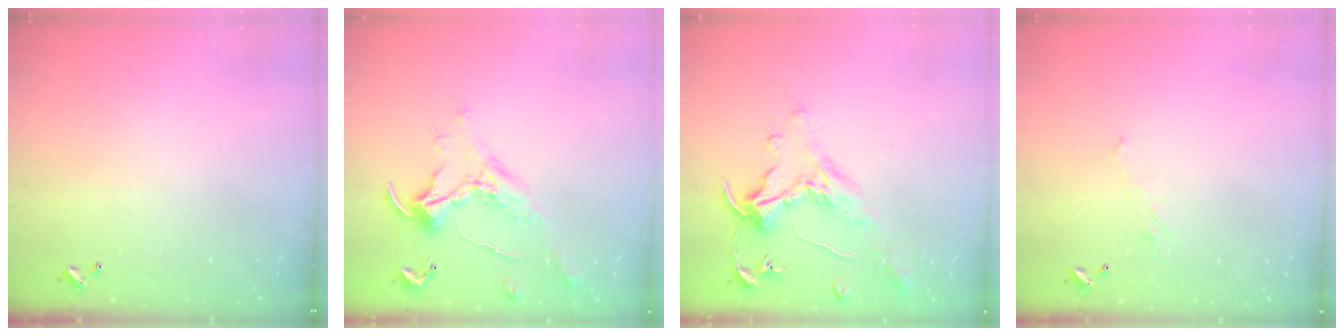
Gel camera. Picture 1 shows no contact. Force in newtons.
{"total": 1.1, "press": 1.0, "slide": 0.4}
{"total": 1.6, "press": 1.4, "slide": 0.7}
{"total": 1.1, "press": 0.8, "slide": 0.7}